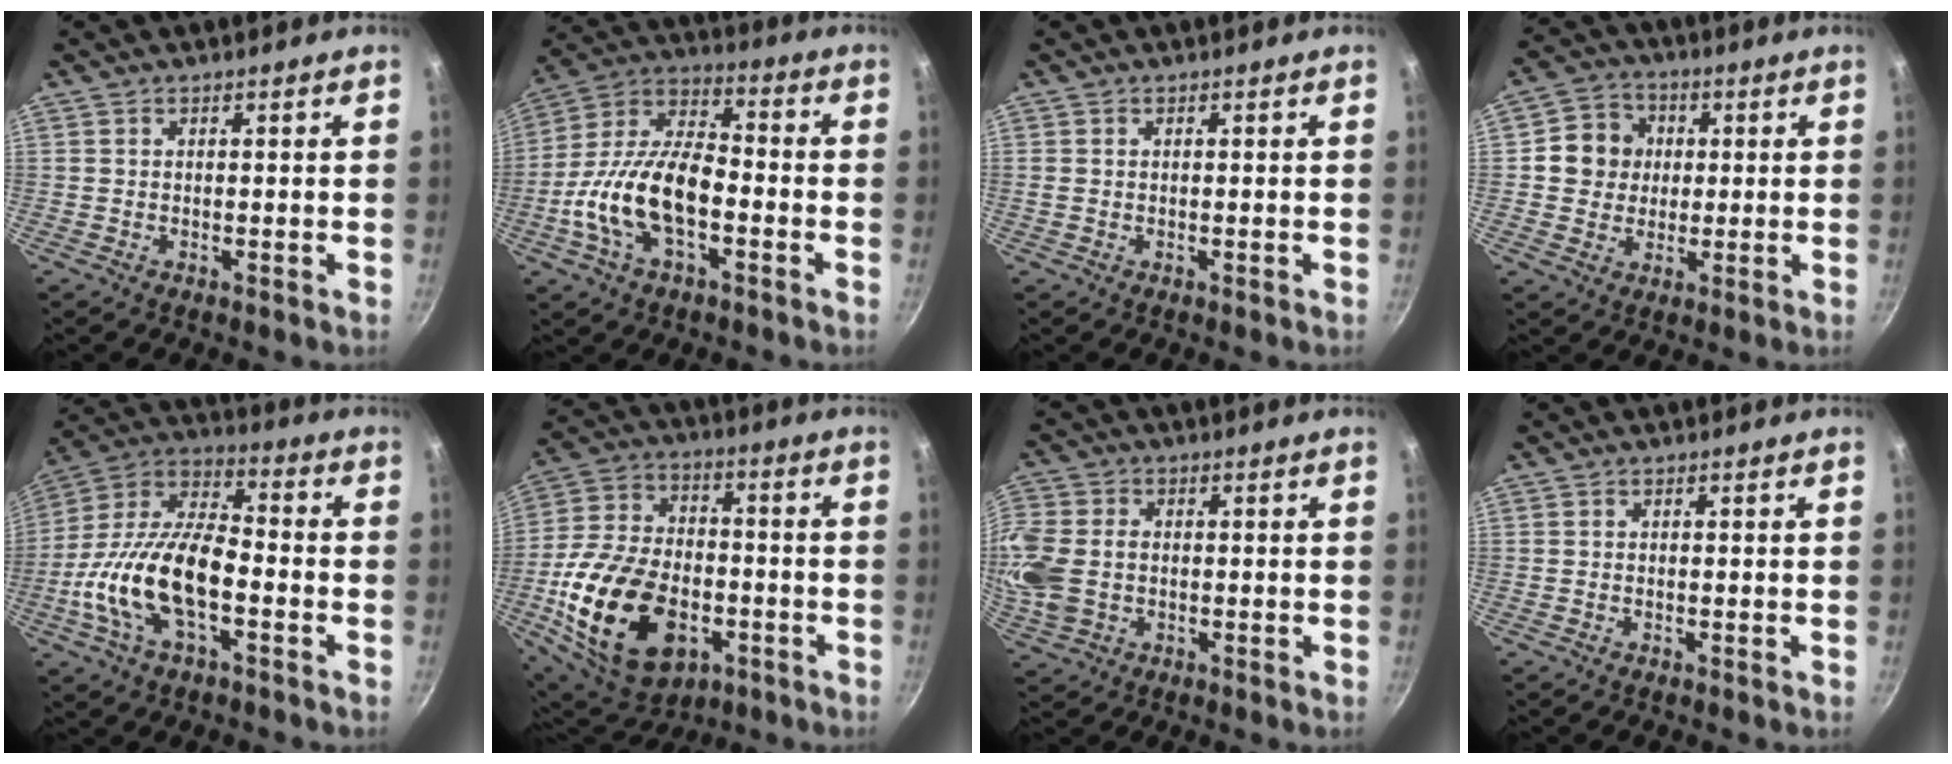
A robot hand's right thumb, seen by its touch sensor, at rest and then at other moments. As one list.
[{"total": 17.3, "force": [-4.7, 8.9, 14.0], "torque": [-0.248, 0.044, -0.103]}, {"total": 0.7, "force": [0.0, 0.7, 0.4], "torque": [-0.007, 0.002, 0.001]}, {"total": 8.5, "force": [1.1, 7.9, 3.1], "torque": [-0.014, 0.010, 0.006]}, {"total": 19.5, "force": [-5.3, 9.6, 16.2], "torque": [-0.295, 0.043, -0.116]}, {"total": 25.5, "force": [-7.5, 16.1, 18.2], "torque": [-0.329, 0.026, -0.118]}, {"total": 11.9, "force": [-0.8, 9.1, 7.6], "torque": [-0.178, 0.006, -0.019]}, {"total": 0.0}]